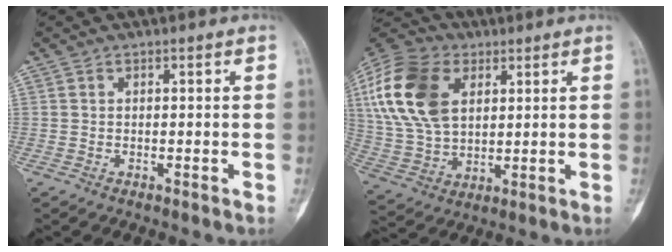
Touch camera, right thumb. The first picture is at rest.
{"total": 18.9, "force": [5.8, 12.4, 13.1], "torque": [-0.260, -0.003, 0.105]}